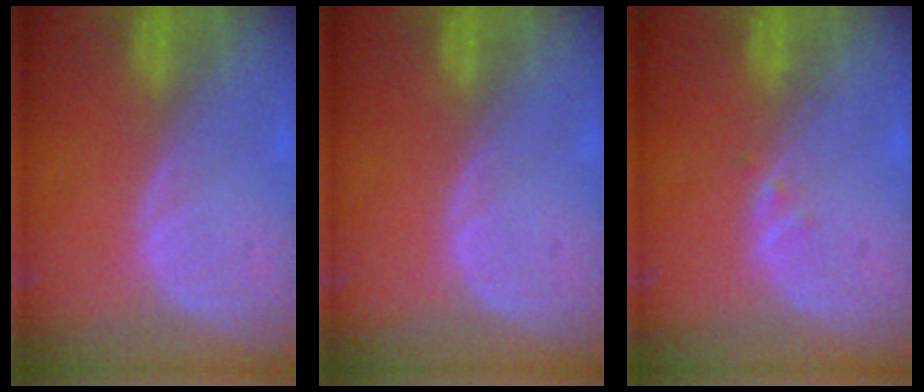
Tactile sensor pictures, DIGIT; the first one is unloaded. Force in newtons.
{"total": 0.0}
{"total": 0.8, "press": 0.8, "slide": 0.1}